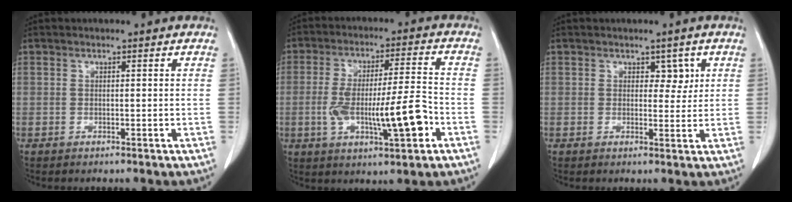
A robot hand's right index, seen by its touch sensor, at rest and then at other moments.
{"total": 12.4, "force": [-3.3, 1.8, 11.8], "torque": [-0.209, 0.008, -0.047]}
{"total": 2.6, "force": [1.1, 1.6, 1.6], "torque": [-0.012, 0.000, 0.014]}